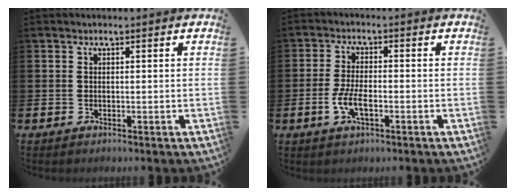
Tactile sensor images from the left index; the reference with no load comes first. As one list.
[{"total": 4.4, "force": [-1.4, 1.7, 3.8], "torque": [-0.076, 0.002, -0.029]}]